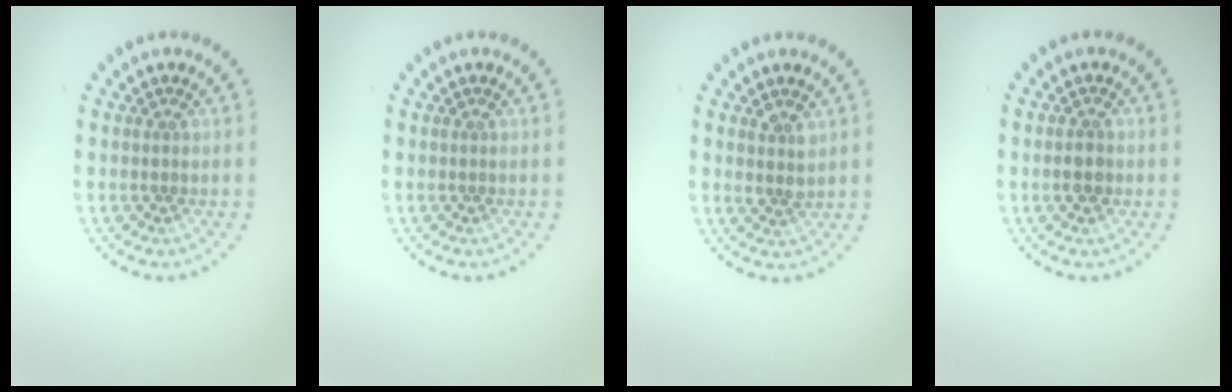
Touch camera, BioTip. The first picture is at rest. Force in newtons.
{"total": 0.0}
{"total": 1.5, "press": 1.4, "slide": 0.7}
{"total": 1.6, "press": 1.6, "slide": 0.3}